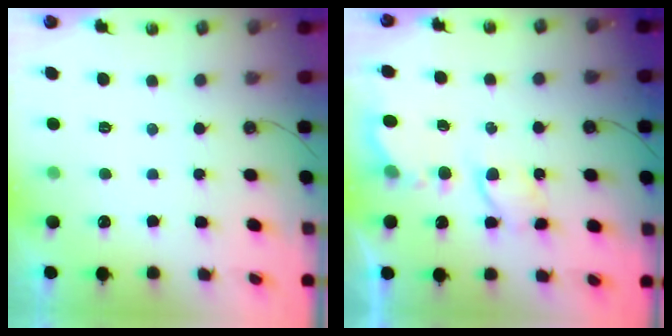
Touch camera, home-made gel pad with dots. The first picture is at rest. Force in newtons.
{"total": 6.0, "press": 6.0, "slide": 0.2}